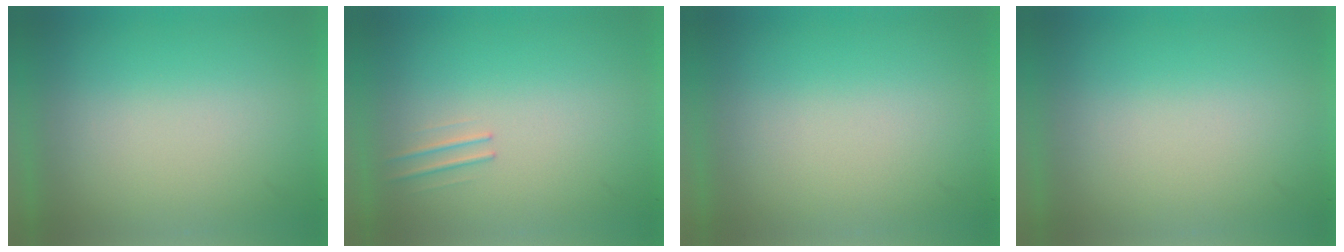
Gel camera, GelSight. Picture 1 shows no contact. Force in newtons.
{"total": 1.1}
{"total": 1.1}
{"total": 0.0}